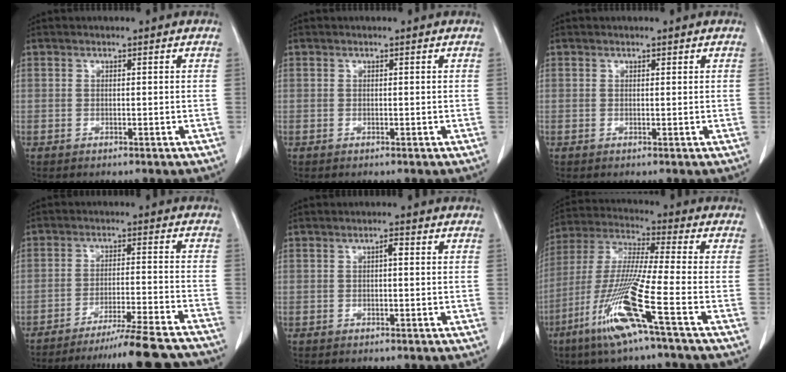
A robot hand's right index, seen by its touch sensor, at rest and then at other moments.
{"total": 0.0}
{"total": 0.0}
{"total": 17.7, "force": [-16.4, -0.9, 6.6], "torque": [-0.064, -0.025, -0.225]}
{"total": 1.2, "force": [0.2, 0.3, 1.2], "torque": [-0.018, 0.004, 0.002]}
{"total": 14.4, "force": [-6.8, -1.1, 12.7], "torque": [-0.265, -0.028, -0.136]}